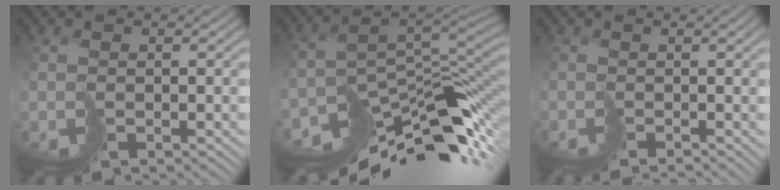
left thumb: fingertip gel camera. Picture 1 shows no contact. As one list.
[{"total": 12.9, "force": [-8.6, 4.4, 8.5], "torque": [-0.138, -0.010, -0.133]}, {"total": 2.3, "force": [-1.1, -0.4, 1.9], "torque": [-0.008, -0.004, -0.016]}]